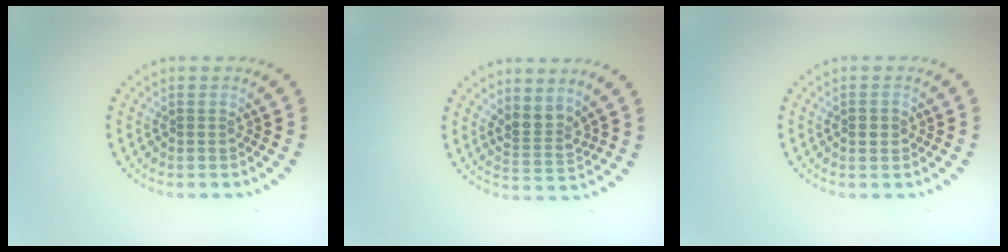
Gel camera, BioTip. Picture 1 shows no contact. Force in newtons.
{"total": 2.5, "press": 1.8, "slide": 1.7}
{"total": 1.4, "press": 1.4, "slide": 0.0}